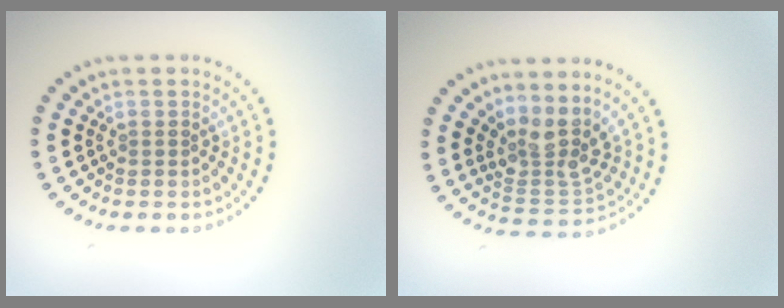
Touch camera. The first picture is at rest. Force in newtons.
{"total": 3.8, "press": 2.9, "slide": 2.4}